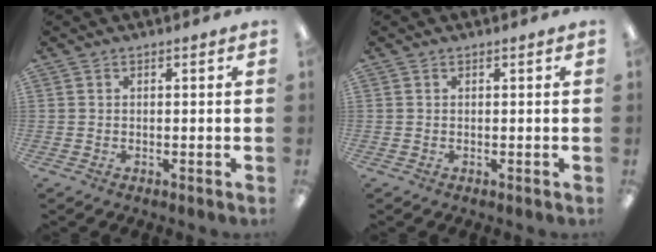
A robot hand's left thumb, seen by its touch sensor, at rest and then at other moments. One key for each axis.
{"total": 0.0}